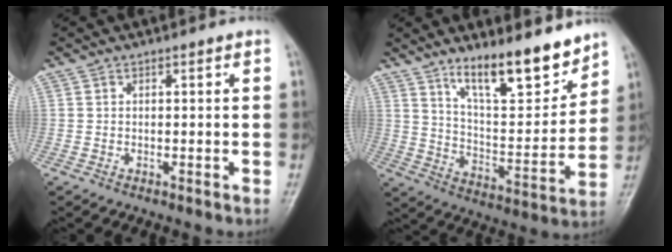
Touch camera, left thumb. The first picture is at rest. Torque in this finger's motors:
{"motor_torque": [0.60, 0.30, 1.38, -1.34, 0.24]}